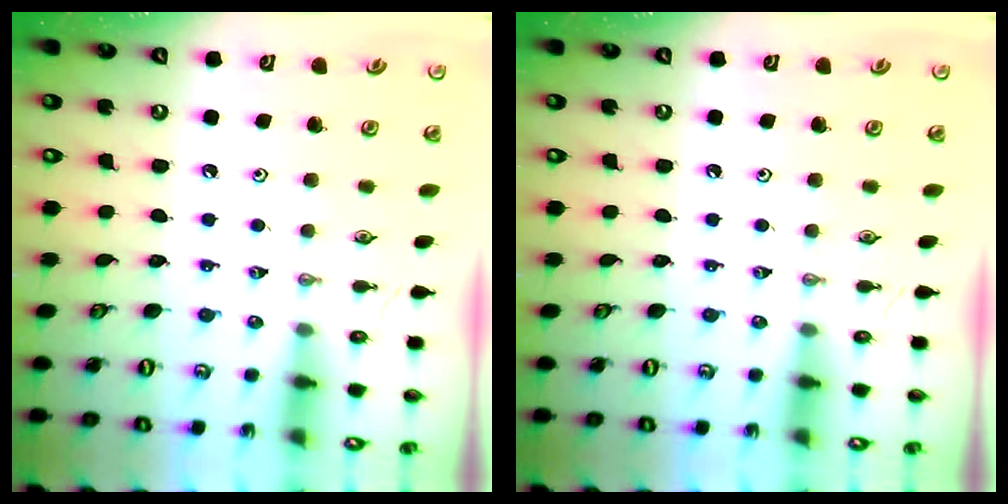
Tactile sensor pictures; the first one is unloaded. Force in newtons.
{"total": 0.0}